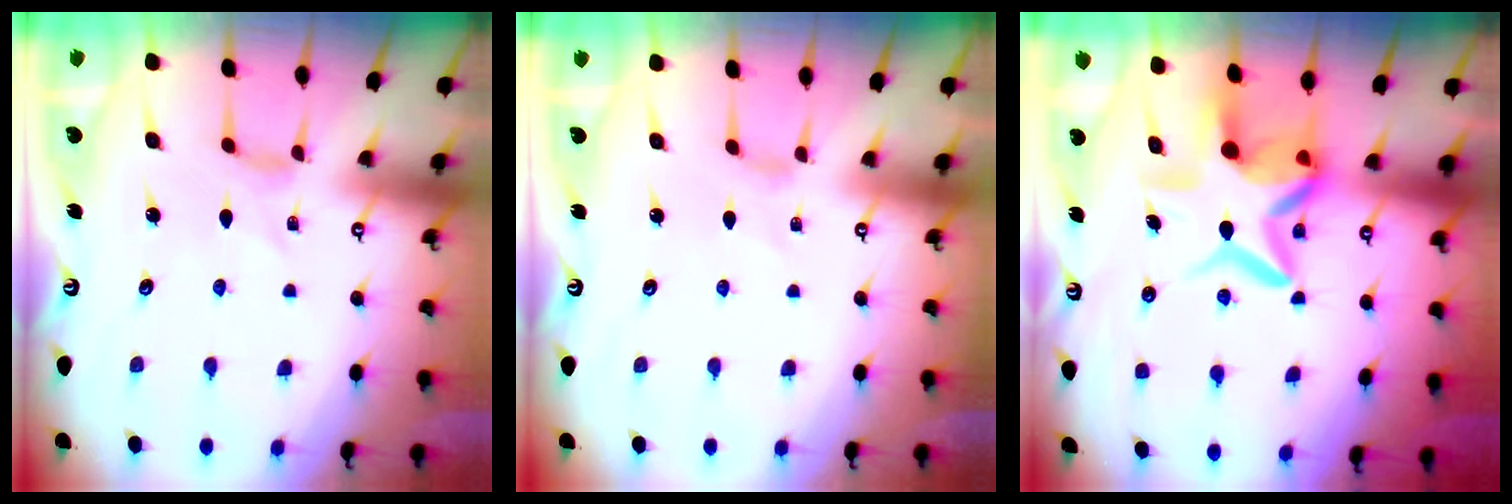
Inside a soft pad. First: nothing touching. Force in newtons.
{"total": 0.0}
{"total": 11.6, "press": 11.5, "slide": 1.6}